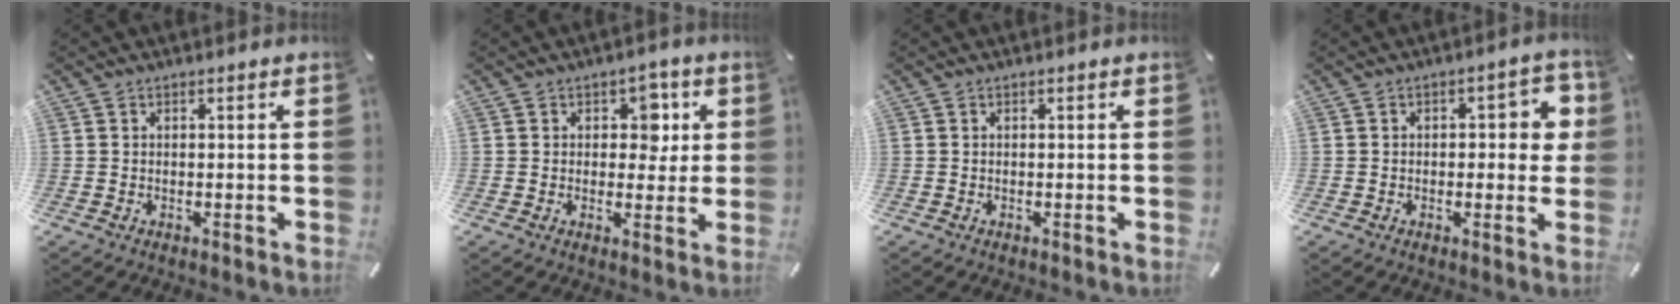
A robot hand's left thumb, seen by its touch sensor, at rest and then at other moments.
{"total": 6.4, "force": [1.6, 4.8, 4.0], "torque": [-0.032, -0.007, 0.016]}
{"total": 0.0}
{"total": 6.9, "force": [0.6, 3.4, 5.9], "torque": [-0.071, 0.001, 0.002]}